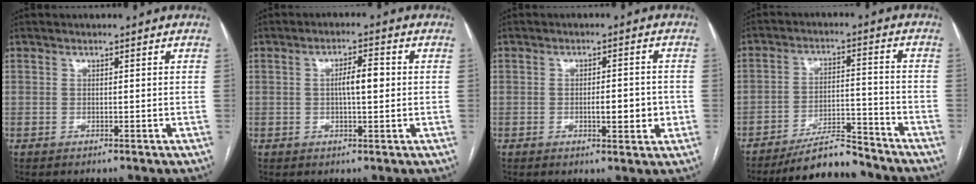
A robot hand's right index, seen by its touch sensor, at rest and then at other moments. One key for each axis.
{"total": 4.2, "fx": 0.2, "fy": 0.9, "fz": 4.1, "tx": -0.072, "ty": 0.007, "tz": 0.003}
{"total": 4.8, "fx": -1.0, "fy": 1.3, "fz": 4.5, "tx": -0.067, "ty": 0.000, "tz": -0.010}
{"total": 8.9, "fx": -8.3, "fy": 1.5, "fz": 2.9, "tx": -0.044, "ty": 0.008, "tz": -0.140}